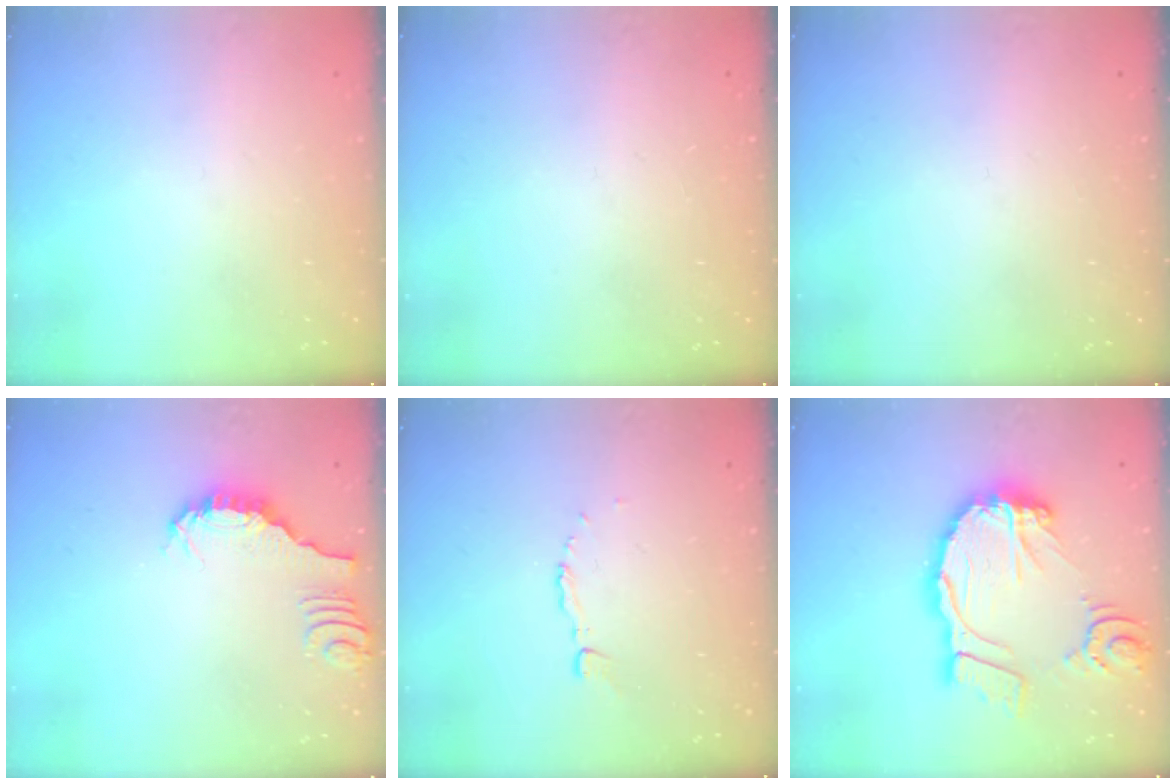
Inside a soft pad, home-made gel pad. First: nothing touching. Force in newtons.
{"total": 0.0}
{"total": 0.0}
{"total": 1.3, "press": 1.3, "slide": 0.3}
{"total": 3.0, "press": 3.0, "slide": 0.3}
{"total": 22.6, "press": 22.4, "slide": 2.7}